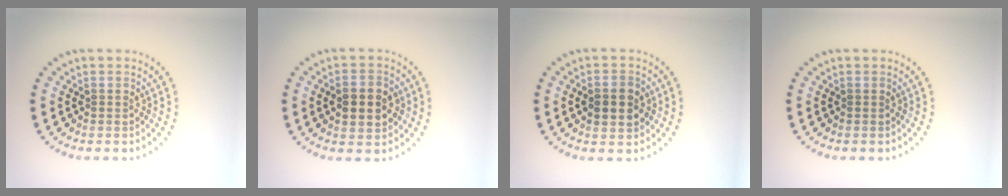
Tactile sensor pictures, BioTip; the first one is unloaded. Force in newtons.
{"total": 4.0, "press": 4.0, "slide": 0.1}
{"total": 3.3, "press": 3.3, "slide": 0.1}
{"total": 0.0}